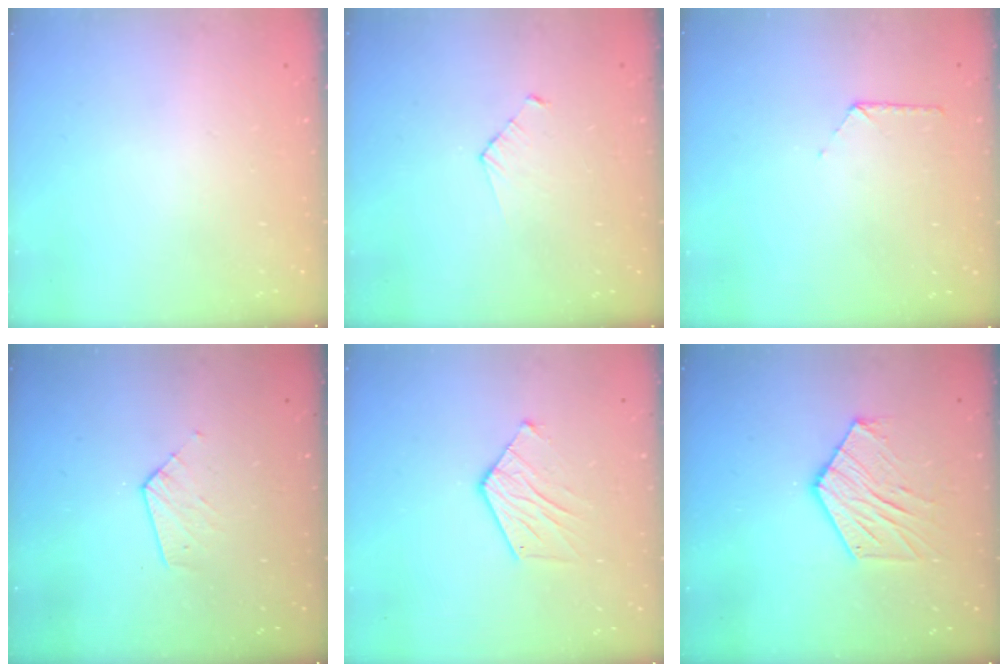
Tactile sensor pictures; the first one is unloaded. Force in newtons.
{"total": 3.2, "press": 3.2, "slide": 0.3}
{"total": 6.9, "press": 6.9, "slide": 0.6}
{"total": 4.3, "press": 4.3, "slide": 0.4}
{"total": 9.6, "press": 9.6, "slide": 0.7}
{"total": 11.2, "press": 11.1, "slide": 1.0}